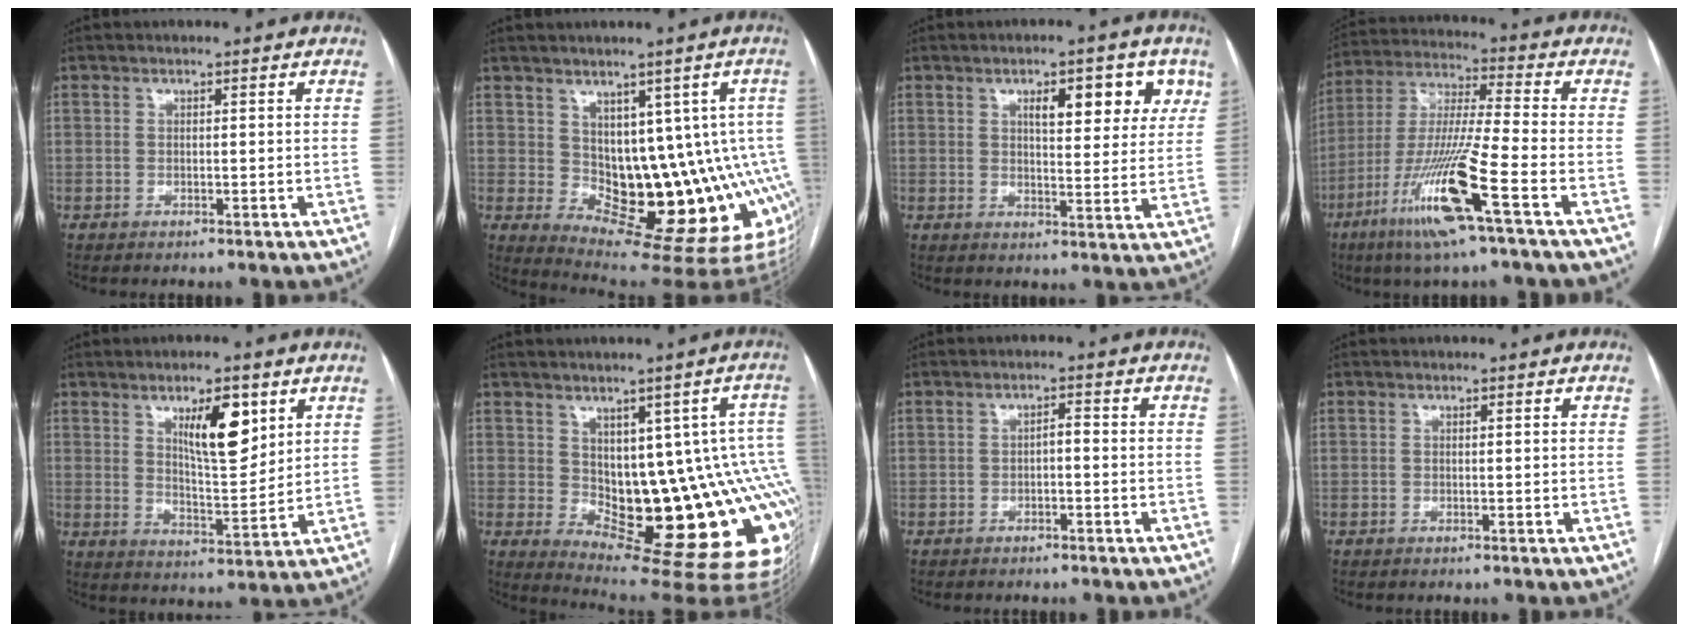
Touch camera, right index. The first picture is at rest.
{"total": 14.5, "force": [-0.5, 7.6, 12.4], "torque": [-0.114, 0.016, 0.009]}
{"total": 9.7, "force": [4.5, 2.8, 8.1], "torque": [-0.101, 0.010, 0.061]}
{"total": 15.5, "force": [-7.4, -0.5, 13.6], "torque": [-0.281, -0.026, -0.142]}
{"total": 9.4, "force": [4.4, 2.6, 7.8], "torque": [-0.130, -0.005, 0.079]}
{"total": 16.2, "force": [-1.5, 7.1, 14.5], "torque": [-0.102, 0.019, -0.006]}
{"total": 1.4, "force": [-0.4, 0.5, 1.3], "torque": [-0.018, 0.005, -0.009]}
{"total": 0.0}